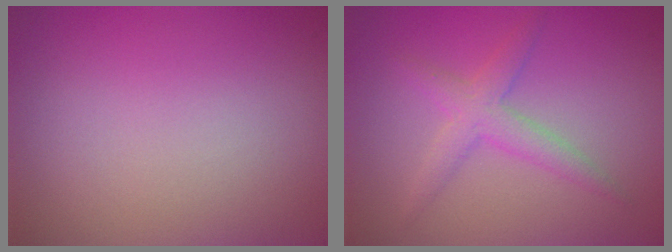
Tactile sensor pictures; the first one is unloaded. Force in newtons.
{"total": 2.5, "press": 2.5, "slide": 0.1}